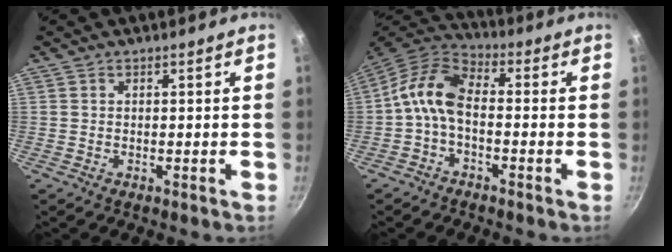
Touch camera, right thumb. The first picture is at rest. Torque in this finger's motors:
{"motor_torque": [0.40, 0.38, 0.21, -0.08, 0.39]}